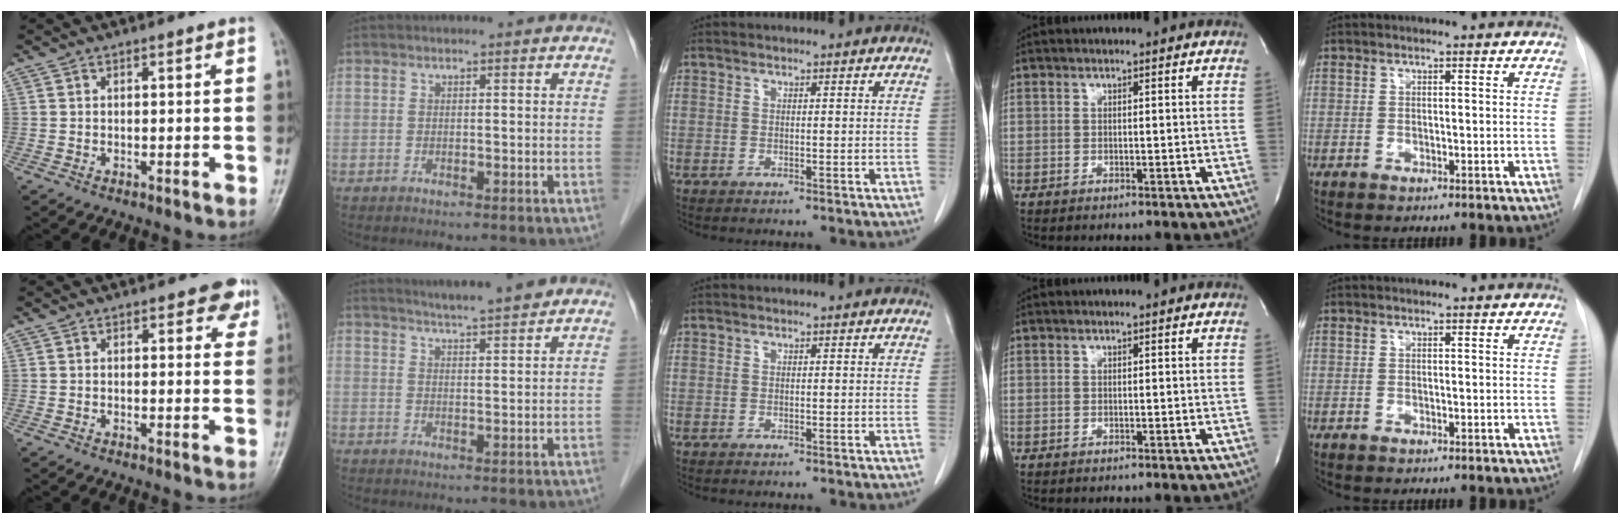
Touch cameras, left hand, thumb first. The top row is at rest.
{"thumb": {"total": 3.8, "force": [2.3, 2.1, 2.1], "torque": [0.009, -0.007, 0.022]}, "index": {"total": 6.6, "force": [5.9, 0.0, 3.0], "torque": [-0.053, 0.006, 0.087]}}